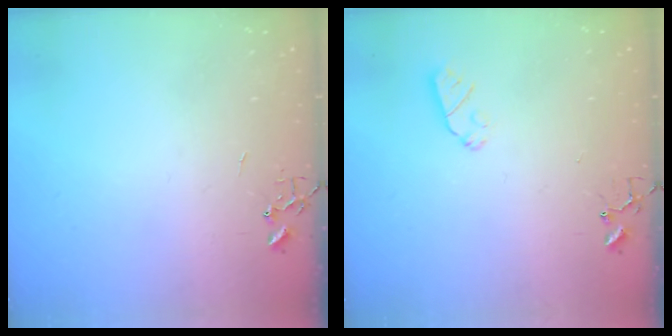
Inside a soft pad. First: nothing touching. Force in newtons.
{"total": 5.4, "press": 5.4, "slide": 0.4}